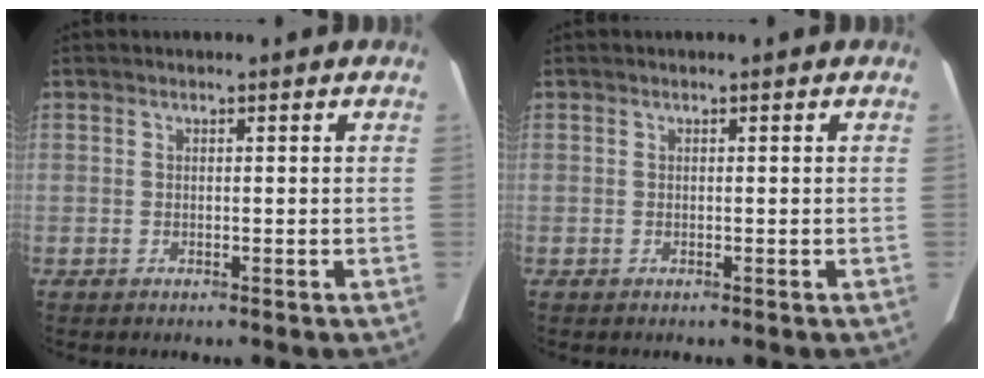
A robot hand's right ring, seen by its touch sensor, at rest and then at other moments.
{"total": 0.0}